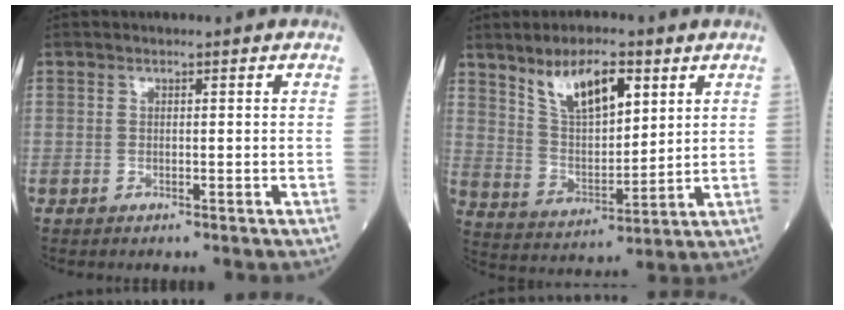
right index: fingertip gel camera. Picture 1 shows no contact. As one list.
[{"total": 10.5, "force": [6.0, 4.0, 7.7], "torque": [-0.145, 0.008, 0.120]}]